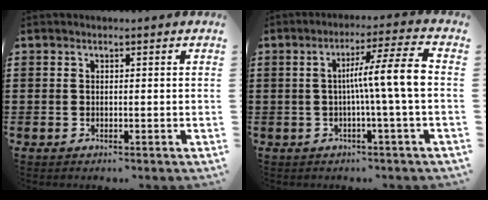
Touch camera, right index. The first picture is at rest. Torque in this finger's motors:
{"motor_torque": [1.16, -0.65, 0.38, 0.20]}